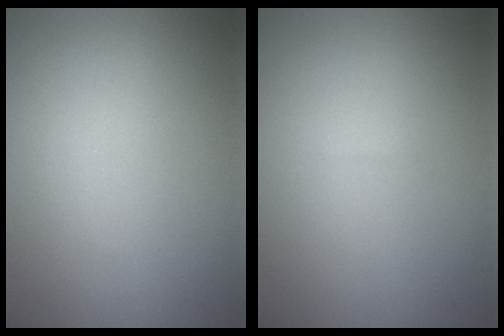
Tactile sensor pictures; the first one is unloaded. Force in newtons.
{"total": 0.0}